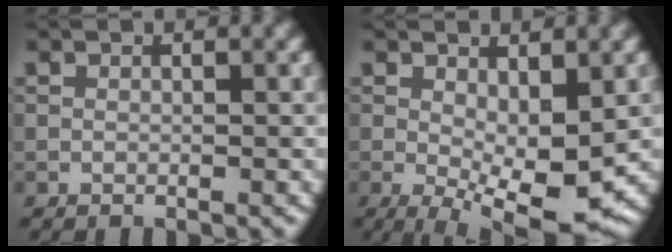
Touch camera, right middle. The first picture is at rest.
{"total": 6.8, "force": [-0.8, 2.4, 6.3], "torque": [-0.110, -0.013, -0.011]}